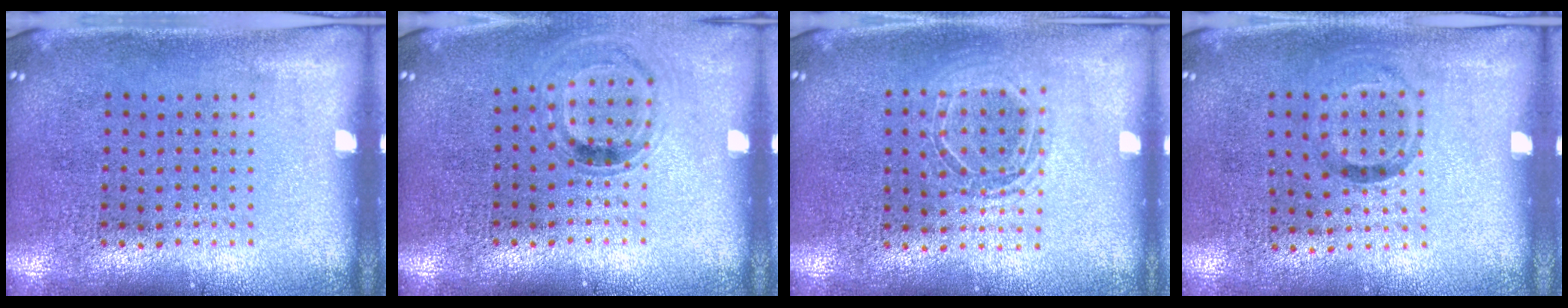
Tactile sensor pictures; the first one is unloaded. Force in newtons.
{"total": 0.8, "press": 0.8, "slide": 0.2}
{"total": 1.4, "press": 1.2, "slide": 0.7}
{"total": 1.0, "press": 0.6, "slide": 0.8}